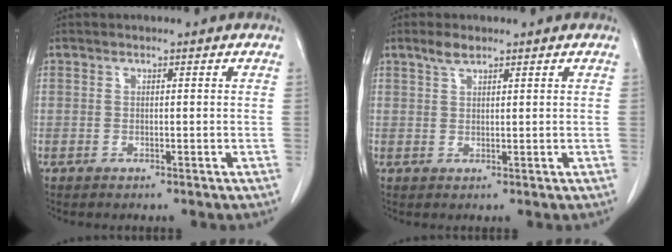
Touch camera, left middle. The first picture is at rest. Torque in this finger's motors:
{"motor_torque": [0.52, -0.48, -0.03, 0.00]}